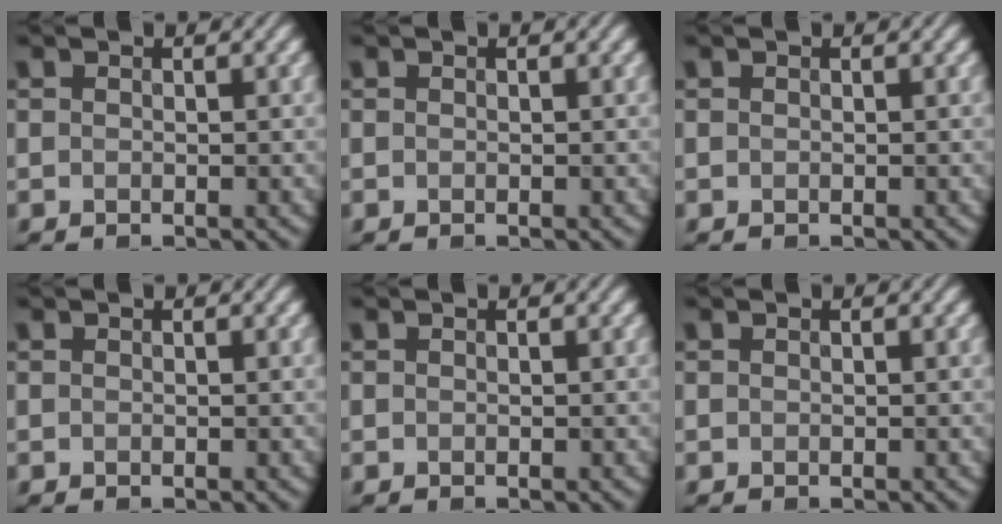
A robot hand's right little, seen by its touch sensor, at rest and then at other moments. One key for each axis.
{"total": 0.0}
{"total": 0.0}
{"total": 0.0}
{"total": 0.0}
{"total": 0.0}